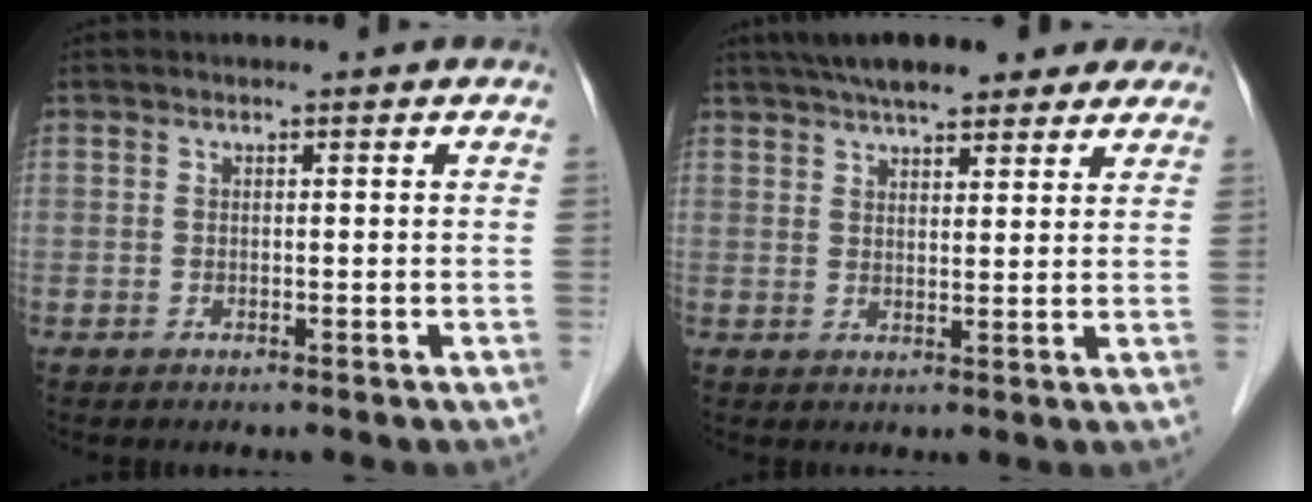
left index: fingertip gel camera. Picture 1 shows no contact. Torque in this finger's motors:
{"motor_torque": [1.06, -1.08, 0.29, 0.06]}